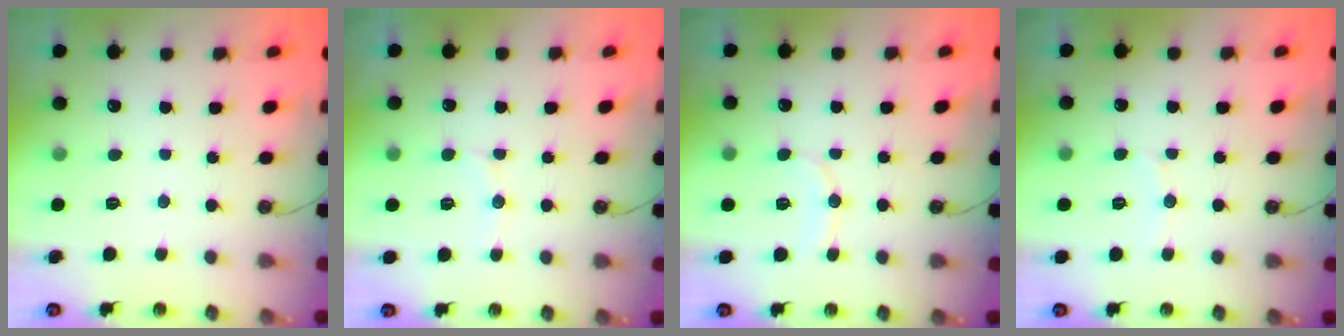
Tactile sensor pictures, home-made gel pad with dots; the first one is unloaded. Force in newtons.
{"total": 7.1, "press": 6.9, "slide": 1.4}
{"total": 7.1, "press": 6.9, "slide": 1.8}
{"total": 3.4, "press": 3.3, "slide": 0.4}